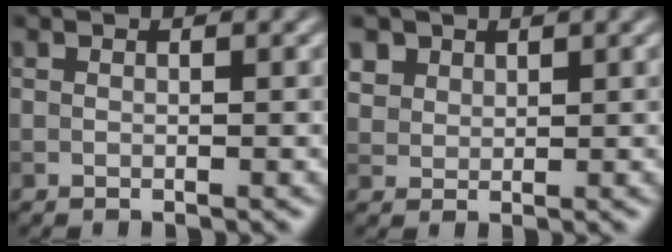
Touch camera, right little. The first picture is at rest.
{"total": 2.5, "force": [1.6, 1.8, 0.7], "torque": [-0.028, -0.004, 0.045]}